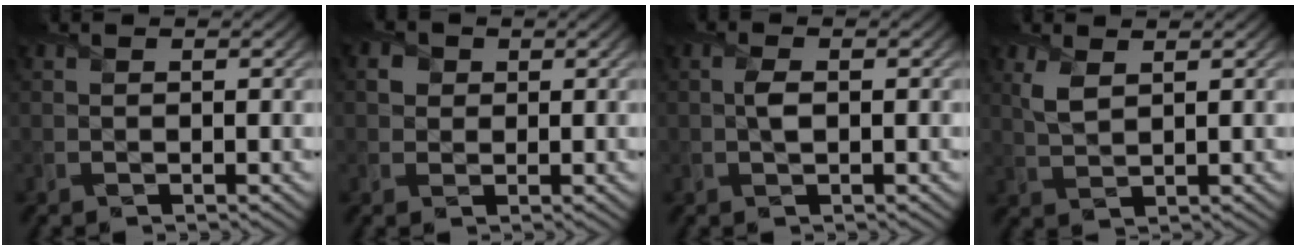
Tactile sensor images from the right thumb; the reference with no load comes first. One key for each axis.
{"total": 2.0, "fx": 0.6, "fy": 1.9, "fz": 0.4, "tx": -0.012, "ty": -0.002, "tz": 0.007}
{"total": 1.5, "fx": 0.0, "fy": 0.7, "fz": 1.4, "tx": -0.031, "ty": 0.002, "tz": 0.000}
{"total": 2.9, "fx": 1.5, "fy": 1.3, "fz": 2.1, "tx": -0.057, "ty": 0.000, "tz": 0.036}